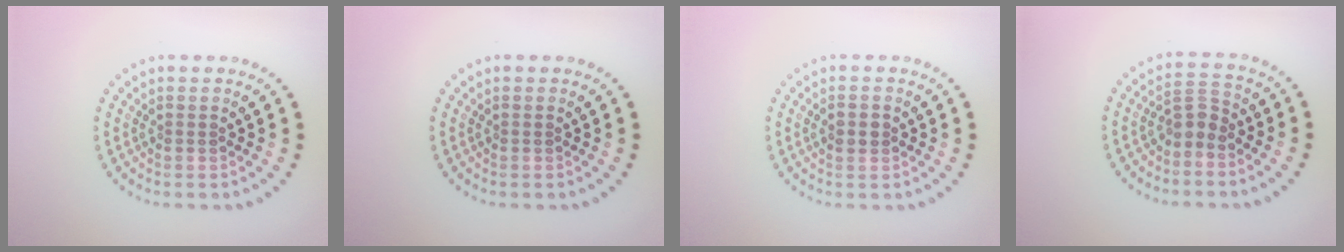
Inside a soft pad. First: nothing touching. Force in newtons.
{"total": 0.0}
{"total": 1.7, "press": 1.7, "slide": 0.1}
{"total": 2.1, "press": 1.7, "slide": 1.2}